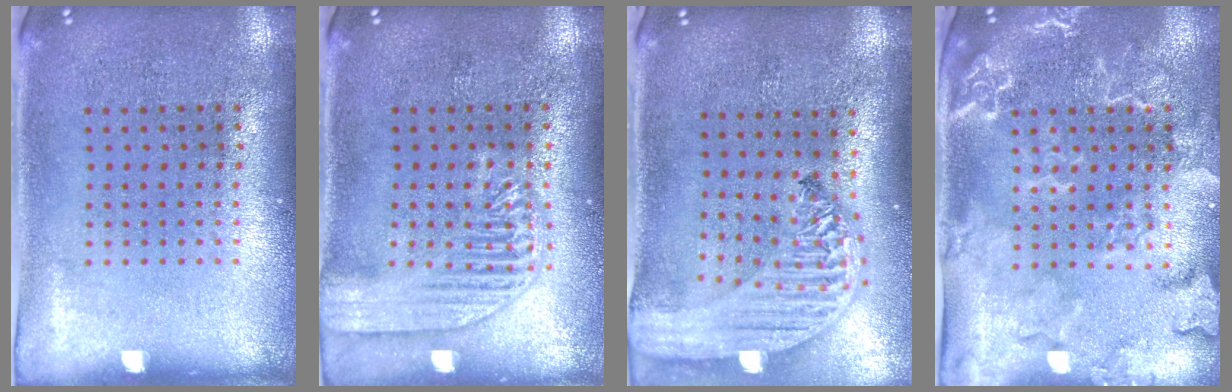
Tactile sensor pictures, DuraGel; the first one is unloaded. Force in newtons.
{"total": 3.1, "press": 3.1, "slide": 0.5}
{"total": 3.2, "press": 2.6, "slide": 2.0}
{"total": 2.6, "press": 2.4, "slide": 0.9}